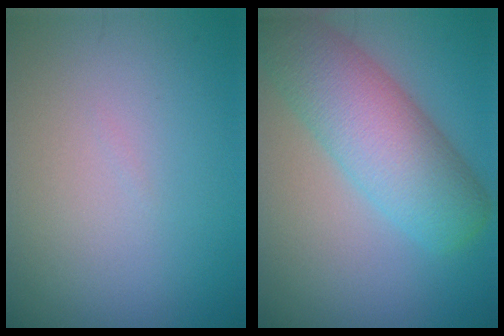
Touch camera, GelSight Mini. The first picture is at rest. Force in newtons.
{"total": 7.7, "press": 7.7, "slide": 0.3}